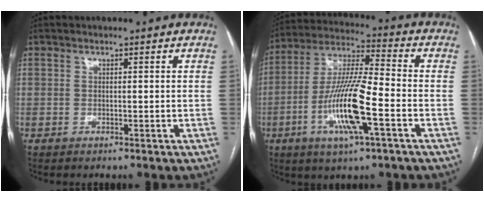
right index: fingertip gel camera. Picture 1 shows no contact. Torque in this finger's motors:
{"motor_torque": [1.83, -0.31, 0.86, 0.15]}